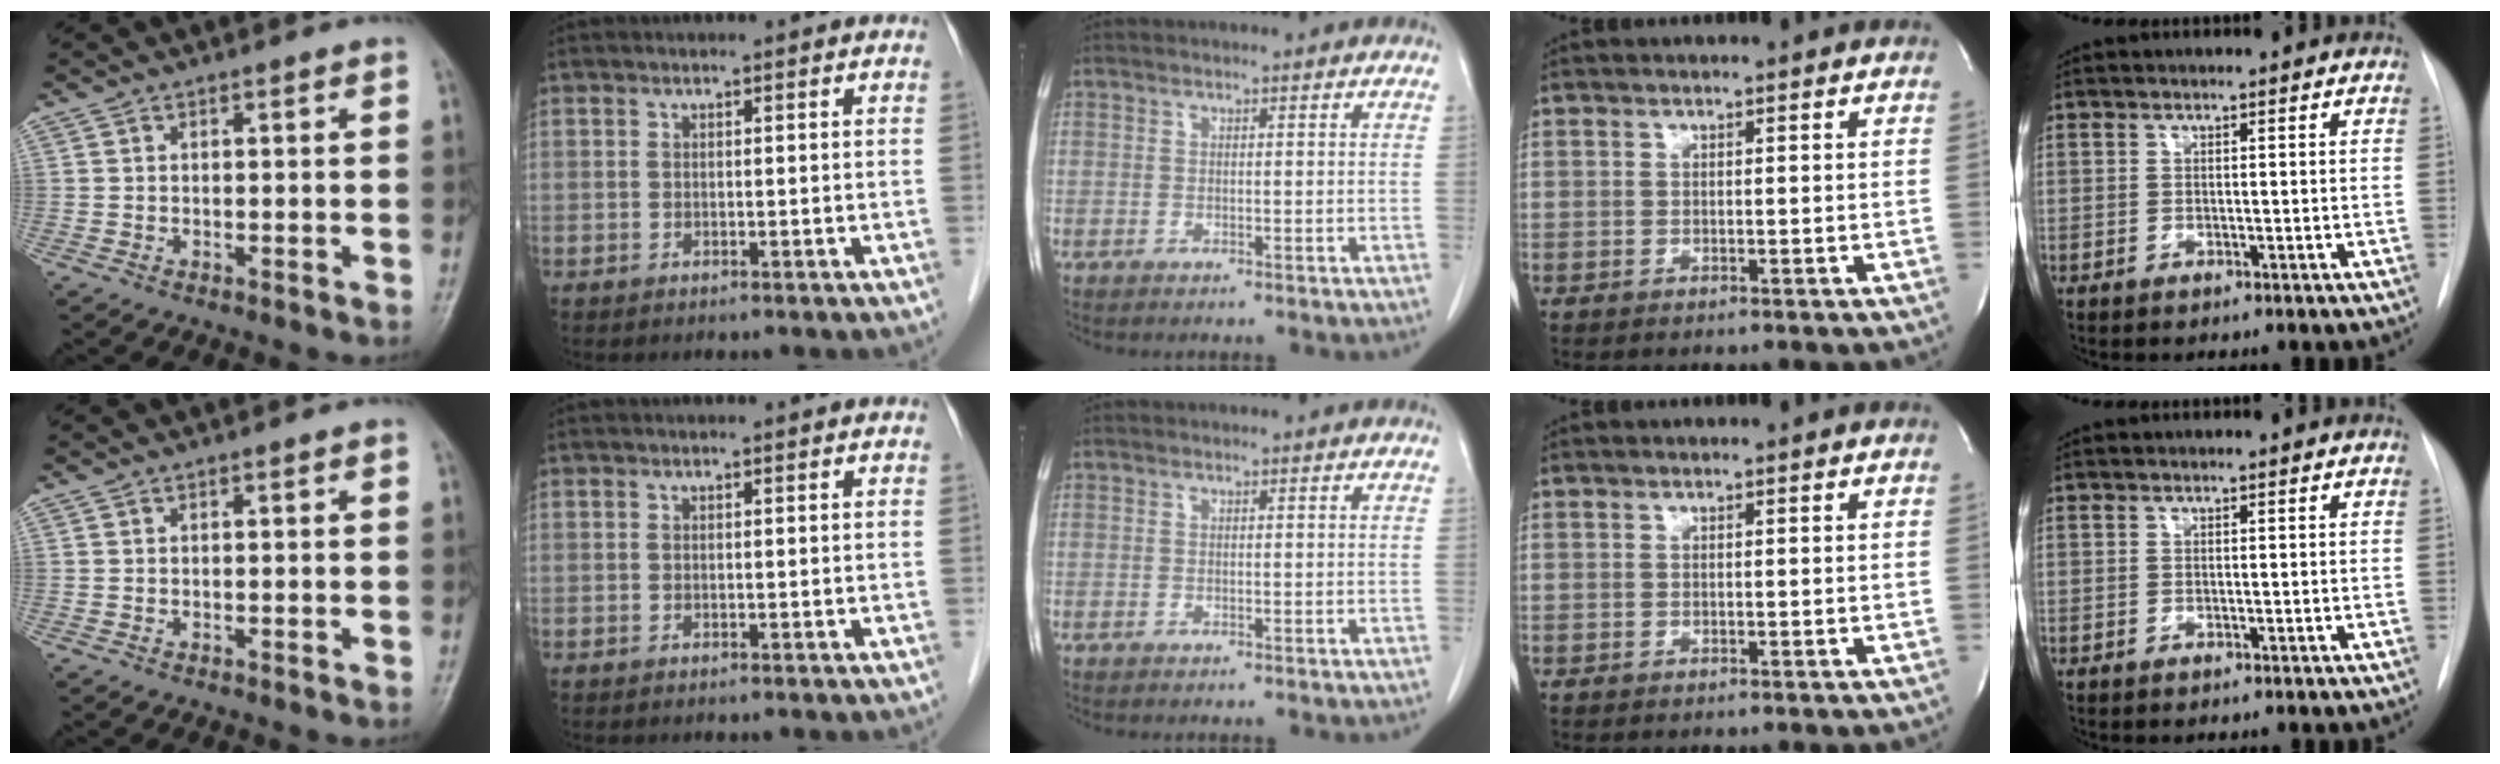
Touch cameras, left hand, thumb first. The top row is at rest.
{}